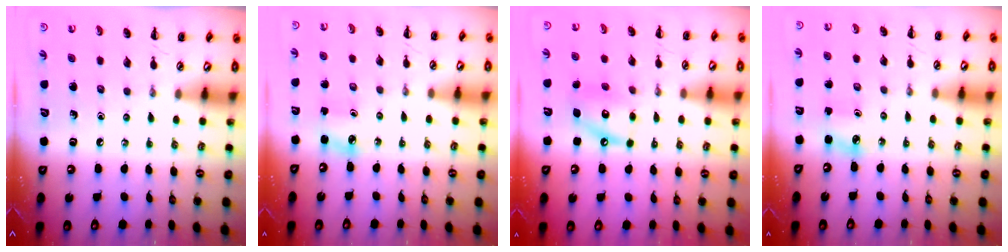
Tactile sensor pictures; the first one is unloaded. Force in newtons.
{"total": 2.9, "press": 2.8, "slide": 0.5}
{"total": 11.5, "press": 11.3, "slide": 2.0}
{"total": 2.9, "press": 2.8, "slide": 0.5}